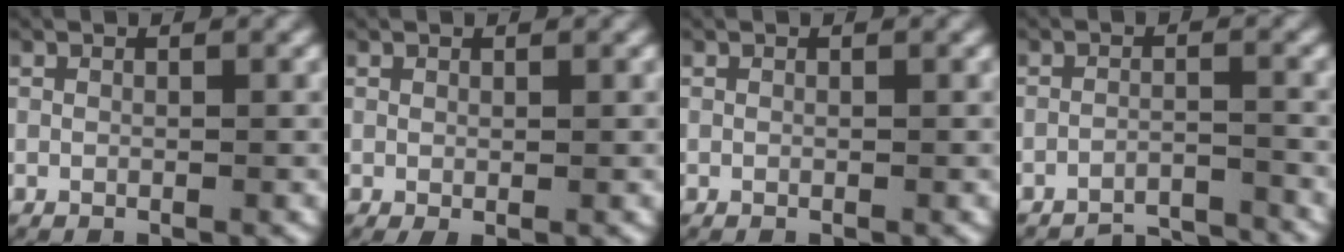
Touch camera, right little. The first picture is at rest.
{"total": 0.8, "force": [-0.1, 0.3, 0.7], "torque": [-0.013, -0.004, 0.000]}
{"total": 0.0}
{"total": 6.4, "force": [-6.3, 1.1, 0.6], "torque": [0.007, -0.012, -0.107]}